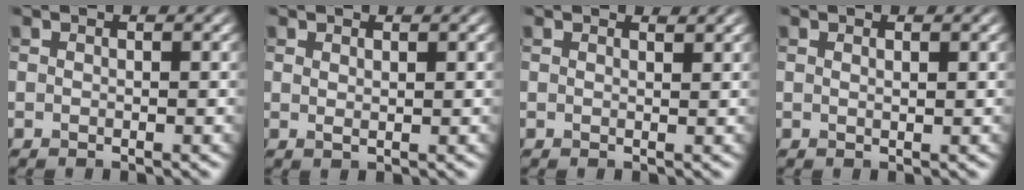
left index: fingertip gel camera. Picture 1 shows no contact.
{"total": 0.7, "force": [0.5, 0.2, 0.5], "torque": [-0.008, -0.002, 0.009]}
{"total": 1.2, "force": [1.2, 0.1, 0.2], "torque": [-0.004, -0.001, 0.014]}
{"total": 0.5, "force": [0.4, 0.1, 0.4], "torque": [-0.003, 0.000, 0.005]}